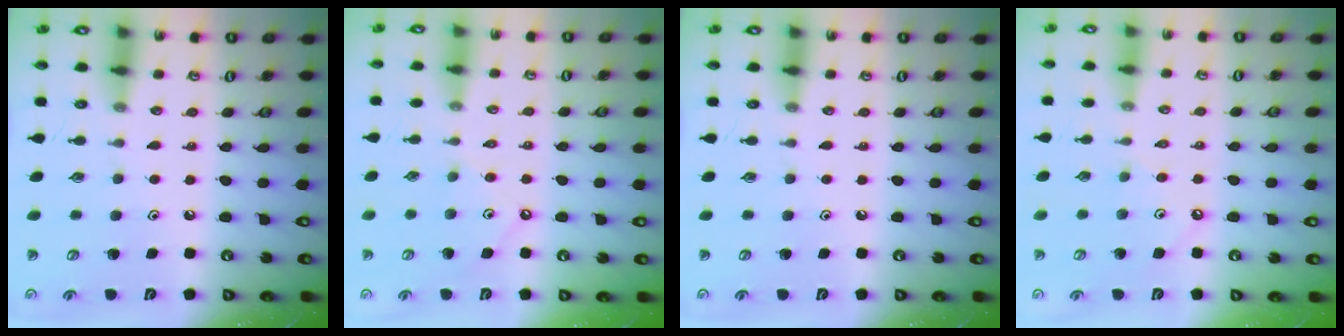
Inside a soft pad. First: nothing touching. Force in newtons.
{"total": 2.1, "press": 2.1, "slide": 0.4}
{"total": 0.0}
{"total": 1.6, "press": 1.5, "slide": 0.4}